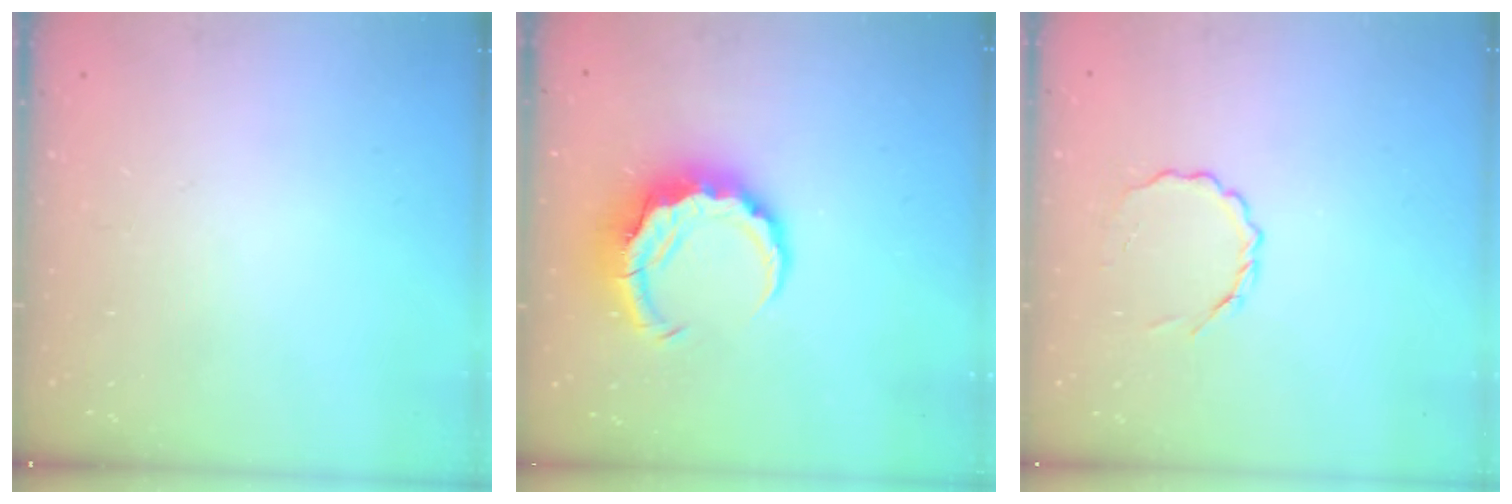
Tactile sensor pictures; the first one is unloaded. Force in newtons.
{"total": 8.4, "press": 8.3, "slide": 1.3}
{"total": 4.3, "press": 4.1, "slide": 1.4}